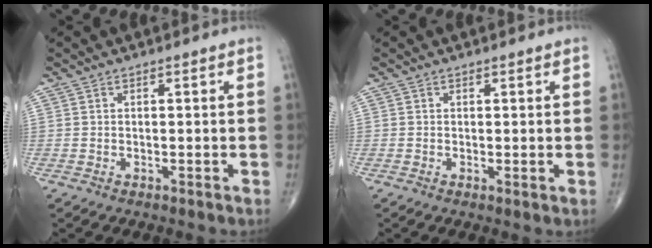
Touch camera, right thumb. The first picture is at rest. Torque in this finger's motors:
{"motor_torque": [-0.22, 0.13, 0.08, 0.09, -0.02]}